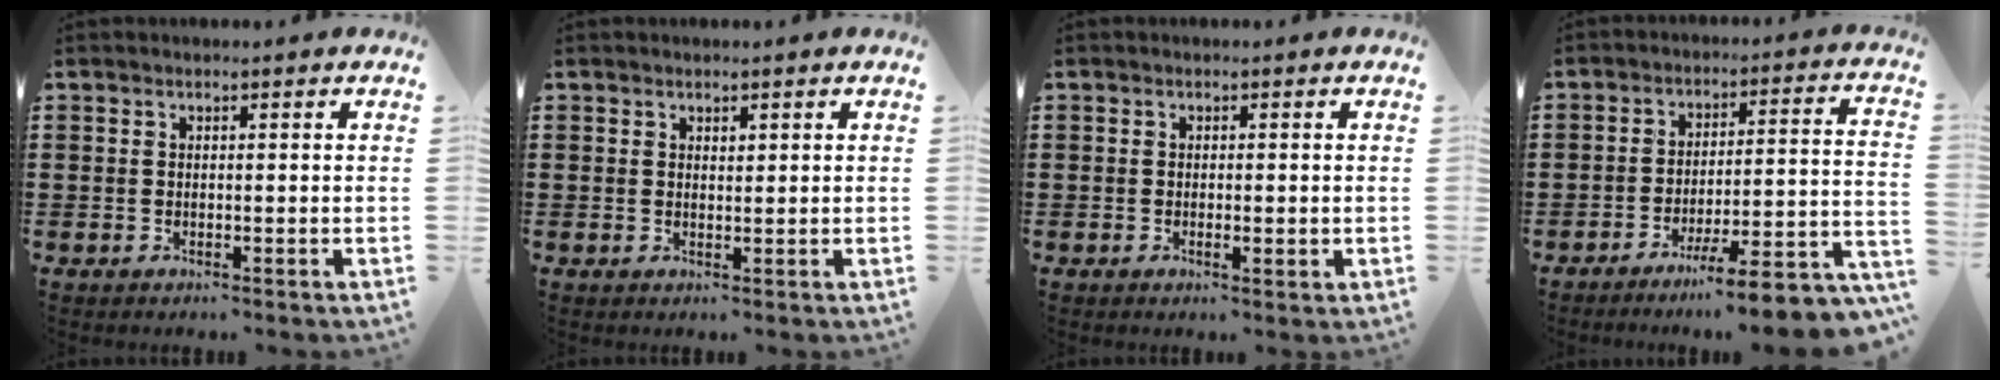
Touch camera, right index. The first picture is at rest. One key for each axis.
{"total": 0.8, "fx": 0.7, "fy": 0.5, "fz": 0.2, "tx": -0.005, "ty": 0.003, "tz": 0.013}
{"total": 1.0, "fx": -0.2, "fy": 0.3, "fz": 1.0, "tx": -0.018, "ty": -0.001, "tz": -0.002}
{"total": 7.6, "fx": -6.2, "fy": -0.3, "fz": 4.5, "tx": -0.065, "ty": -0.011, "tz": -0.118}